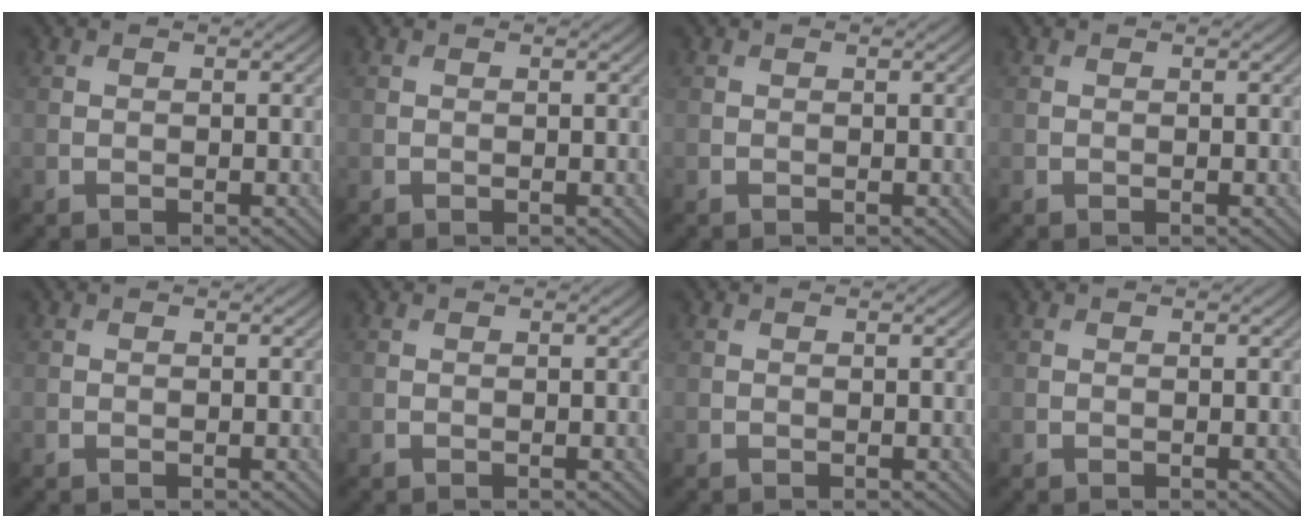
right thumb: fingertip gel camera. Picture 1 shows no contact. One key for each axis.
{"total": 0.0}
{"total": 0.0}
{"total": 0.0}
{"total": 0.0}
{"total": 0.0}
{"total": 0.0}
{"total": 0.0}